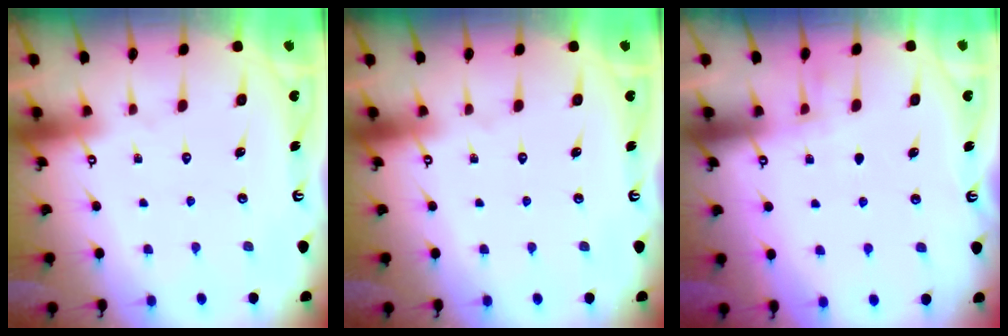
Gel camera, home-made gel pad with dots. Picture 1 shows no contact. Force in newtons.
{"total": 0.0}
{"total": 3.3, "press": 3.1, "slide": 1.1}